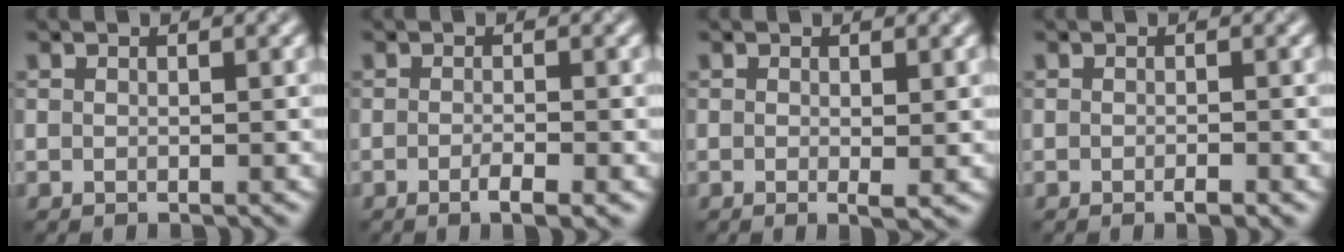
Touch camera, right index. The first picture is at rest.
{"total": 2.1, "force": [-0.9, 0.6, 1.7], "torque": [-0.026, -0.002, -0.016]}
{"total": 1.3, "force": [0.0, 0.2, 1.3], "torque": [-0.020, -0.007, 0.003]}
{"total": 0.9, "force": [-0.5, 0.2, 0.7], "torque": [-0.010, -0.002, -0.007]}